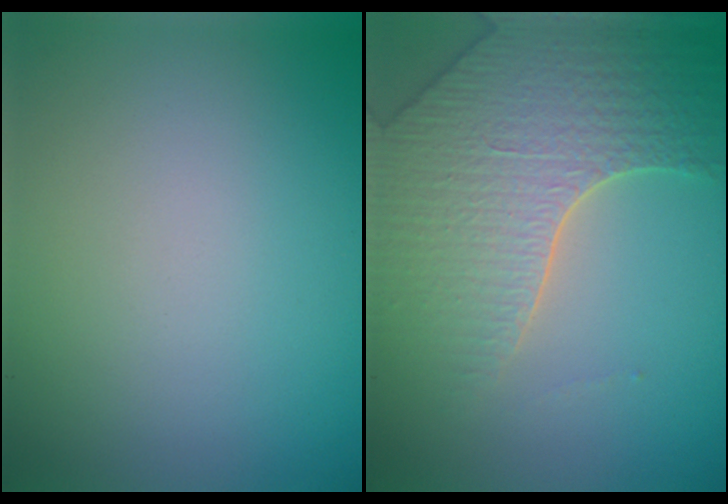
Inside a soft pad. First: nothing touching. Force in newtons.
{"total": 4.9, "press": 4.5, "slide": 2.0}